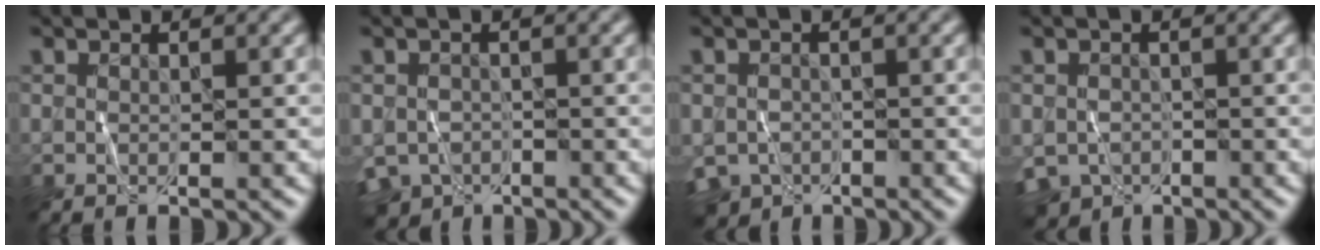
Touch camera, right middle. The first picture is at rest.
{"total": 4.1, "force": [-2.5, 2.9, 1.7], "torque": [-0.031, -0.012, -0.048]}
{"total": 3.8, "force": [-2.2, 2.7, 1.5], "torque": [-0.027, -0.011, -0.045]}
{"total": 4.0, "force": [-2.3, 2.8, 1.7], "torque": [-0.032, -0.012, -0.043]}